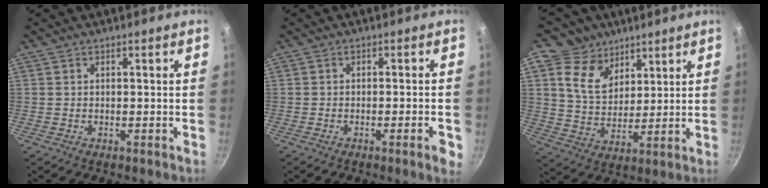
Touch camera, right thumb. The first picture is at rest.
{"total": 3.4, "force": [-1.4, 0.4, 3.1], "torque": [-0.040, 0.005, -0.020]}
{"total": 10.8, "force": [6.2, 7.9, 4.1], "torque": [-0.033, -0.041, 0.110]}